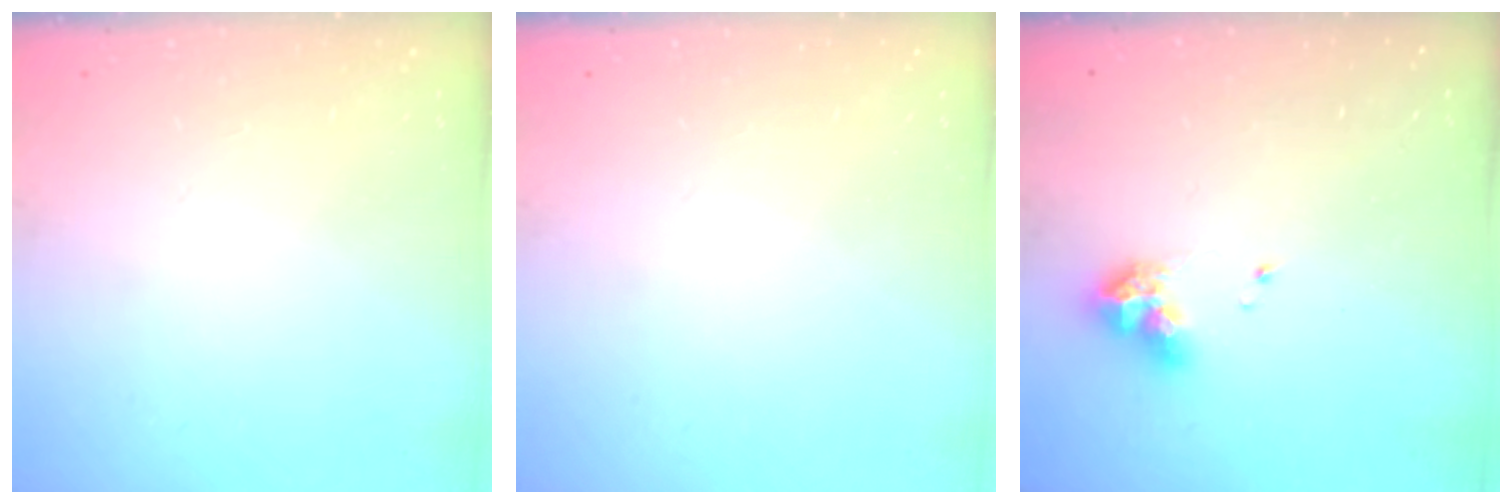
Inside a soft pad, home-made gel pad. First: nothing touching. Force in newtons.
{"total": 0.0}
{"total": 8.2, "press": 8.1, "slide": 1.2}